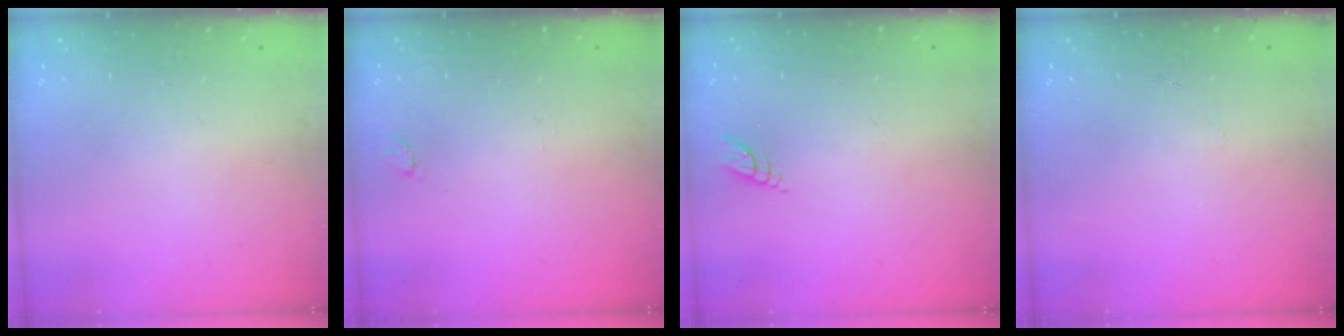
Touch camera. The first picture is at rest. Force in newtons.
{"total": 4.5, "press": 4.5, "slide": 0.4}
{"total": 3.1, "press": 3.1, "slide": 0.3}
{"total": 4.0, "press": 3.9, "slide": 0.4}